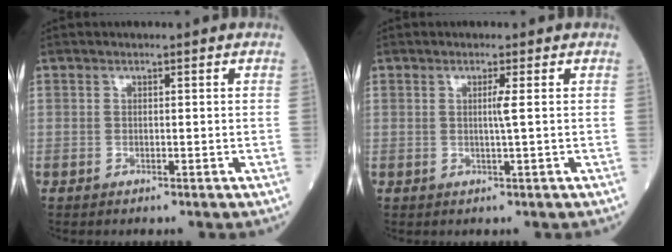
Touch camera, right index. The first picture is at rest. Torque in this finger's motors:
{"motor_torque": [-0.17, -0.02, -0.01, 0.00]}